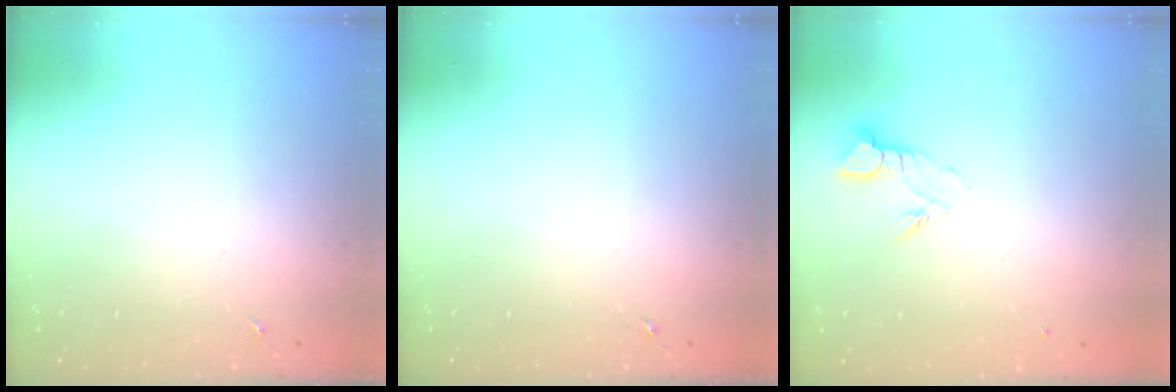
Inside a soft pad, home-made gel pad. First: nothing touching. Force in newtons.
{"total": 0.0}
{"total": 3.5, "press": 3.5, "slide": 0.2}